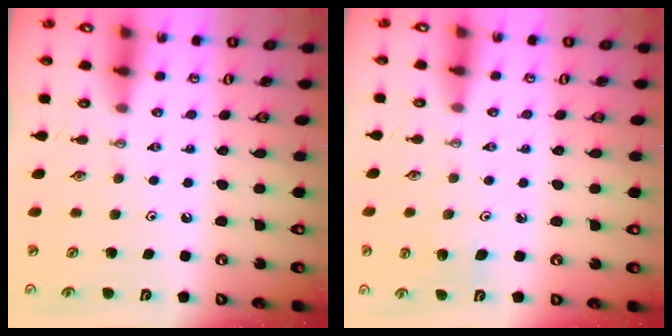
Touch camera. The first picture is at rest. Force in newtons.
{"total": 4.0, "press": 3.6, "slide": 1.8}